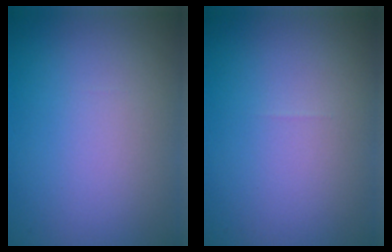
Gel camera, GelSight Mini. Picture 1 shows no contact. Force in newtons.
{"total": 0.0}